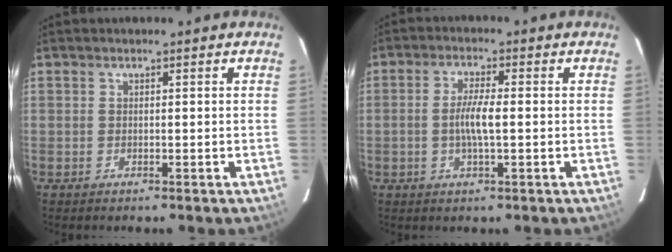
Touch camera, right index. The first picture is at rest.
{"total": 4.8, "force": [-0.6, 0.8, 4.7], "torque": [-0.089, 0.001, -0.011]}